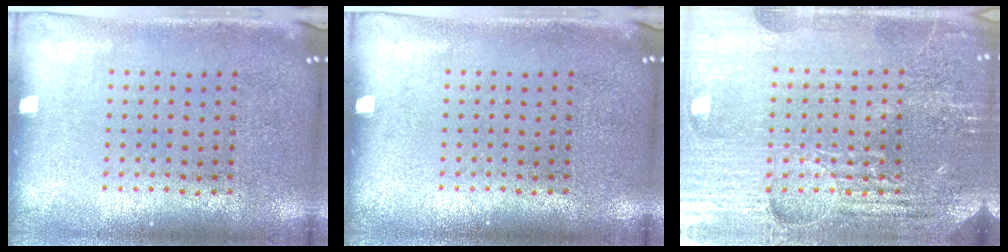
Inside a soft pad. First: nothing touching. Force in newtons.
{"total": 0.0}
{"total": 5.1, "press": 4.8, "slide": 1.9}